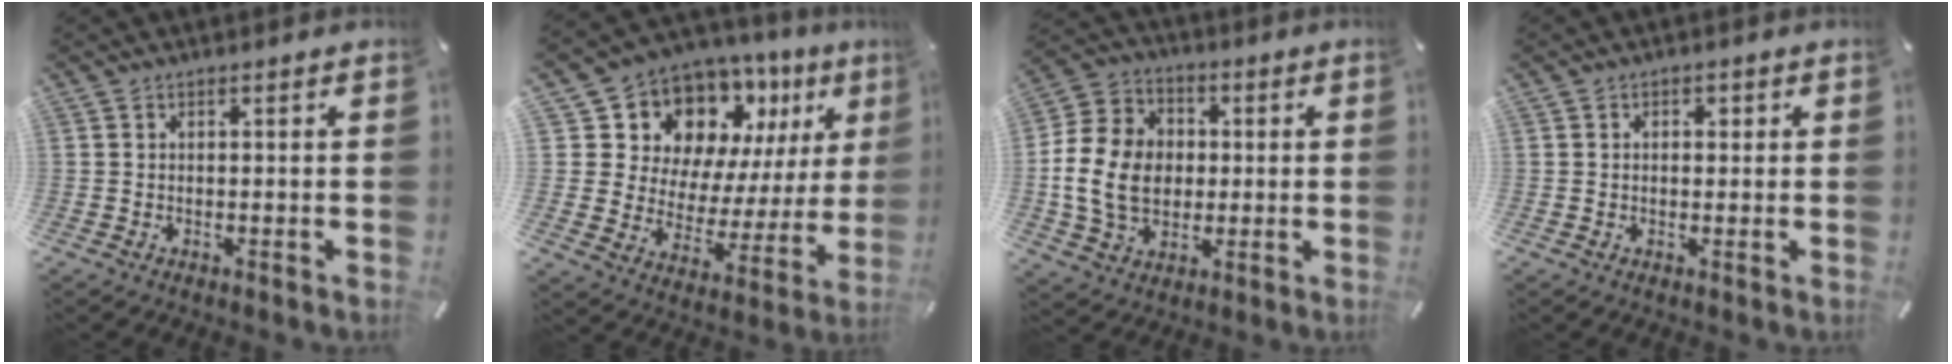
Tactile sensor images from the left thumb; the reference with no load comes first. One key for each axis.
{"total": 12.2, "fx": 8.8, "fy": 7.9, "fz": 2.8, "tx": -0.047, "ty": -0.097, "tz": 0.155}
{"total": 13.9, "fx": -0.8, "fy": 11.5, "fz": 7.9, "tx": -0.181, "ty": 0.017, "tz": -0.016}
{"total": 1.6, "fx": 0.1, "fy": 1.3, "fz": 0.9, "tx": -0.011, "ty": 0.005, "tz": -0.003}